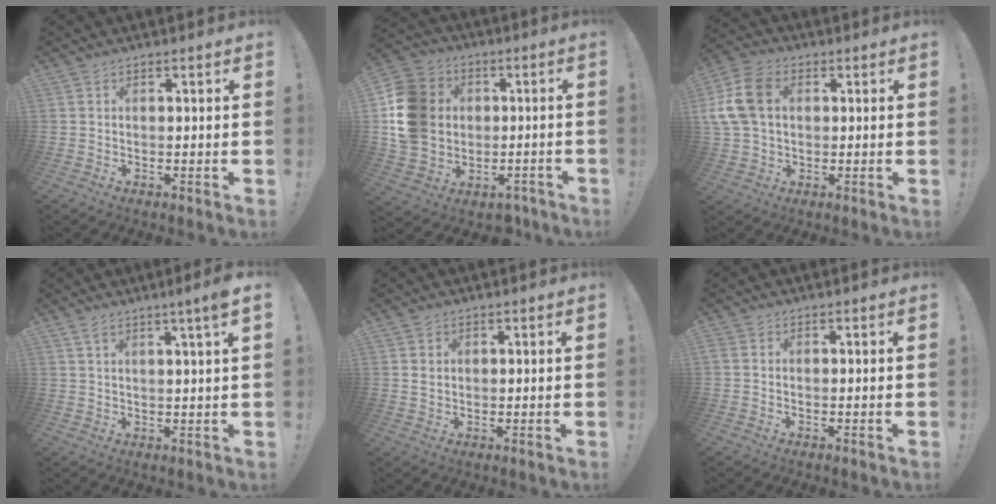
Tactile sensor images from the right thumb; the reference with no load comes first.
{"total": 17.7, "force": [-0.5, 15.3, 8.9], "torque": [-0.158, 0.025, 0.018]}
{"total": 13.7, "force": [2.4, 10.0, 9.1], "torque": [-0.188, 0.009, 0.051]}
{"total": 4.9, "force": [2.7, -0.2, 4.1], "torque": [-0.060, -0.015, 0.040]}
{"total": 2.1, "force": [0.9, 1.9, 0.4], "torque": [-0.001, -0.002, 0.015]}
{"total": 0.6, "force": [-0.3, 0.1, 0.5], "torque": [-0.017, 0.004, -0.003]}